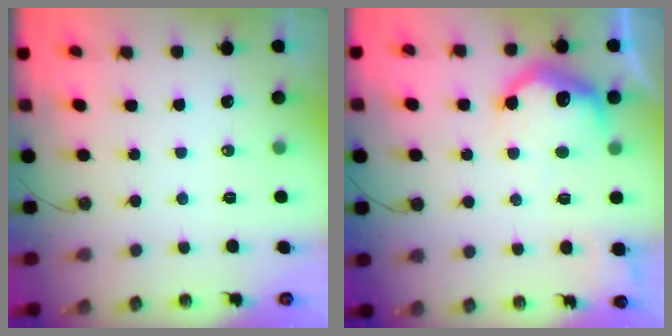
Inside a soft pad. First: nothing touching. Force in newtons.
{"total": 13.9, "press": 13.9, "slide": 1.2}